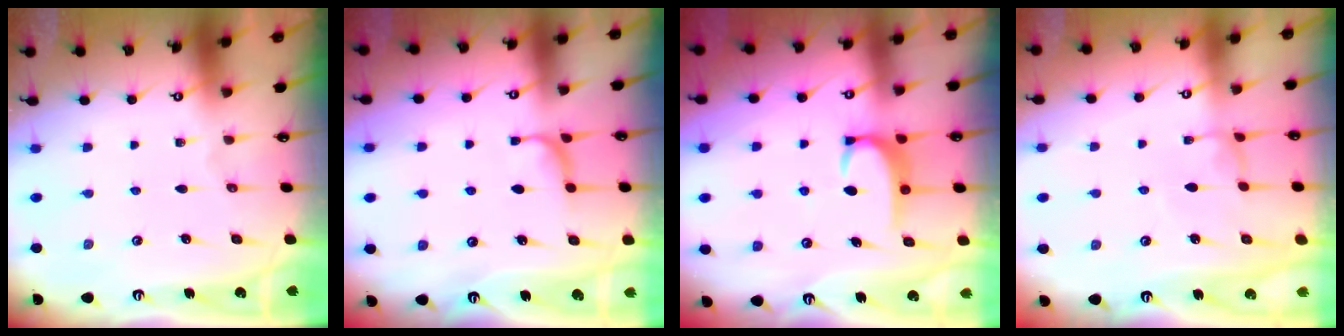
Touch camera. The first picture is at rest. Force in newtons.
{"total": 1.4, "press": 1.2, "slide": 0.6}
{"total": 3.3, "press": 3.3, "slide": 0.4}
{"total": 0.7, "press": 0.5, "slide": 0.5}